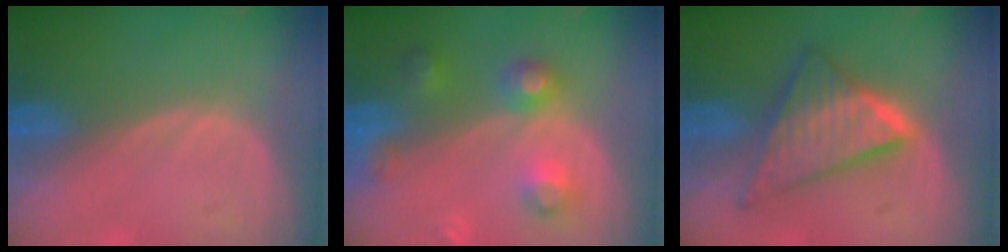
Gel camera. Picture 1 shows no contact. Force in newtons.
{"total": 5.9, "press": 5.9, "slide": 0.2}
{"total": 9.2, "press": 9.2, "slide": 0.7}